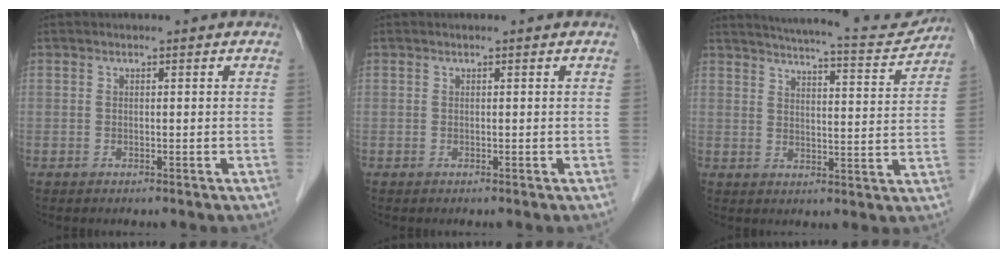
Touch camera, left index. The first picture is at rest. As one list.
[{"total": 0.0}, {"total": 14.1, "force": [13.4, 0.6, 4.4], "torque": [-0.067, -0.017, 0.169]}]